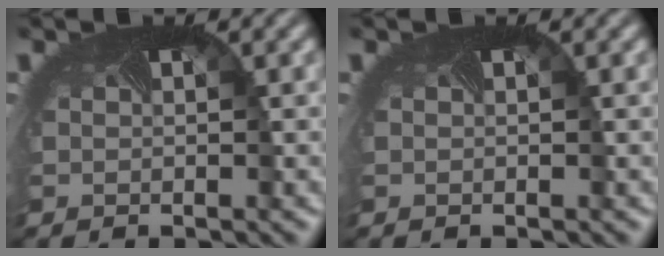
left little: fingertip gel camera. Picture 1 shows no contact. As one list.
[{"total": 0.0}]